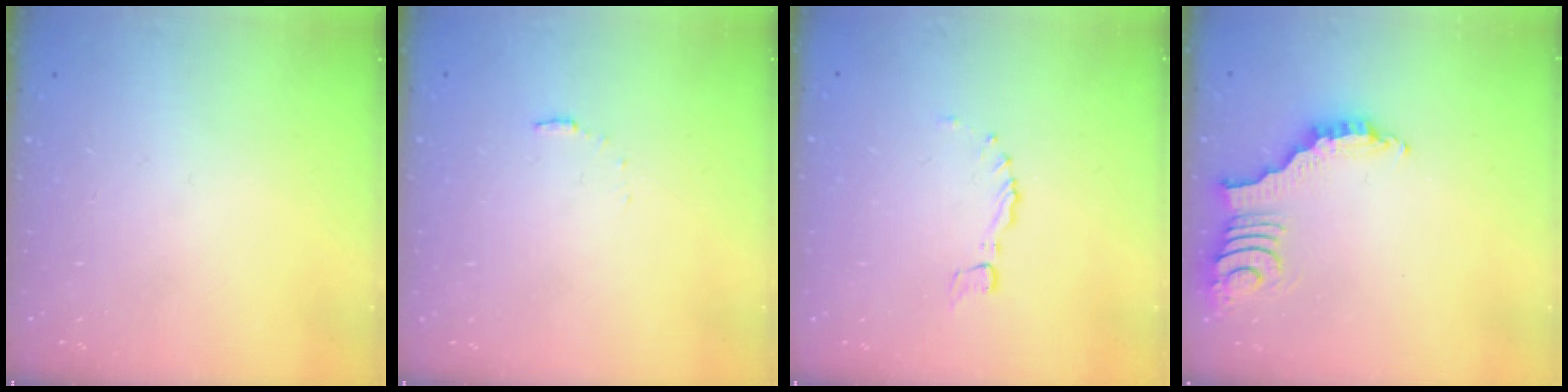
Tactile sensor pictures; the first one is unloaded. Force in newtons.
{"total": 4.5, "press": 4.5, "slide": 0.3}
{"total": 0.0}
{"total": 2.0, "press": 2.0, "slide": 0.2}